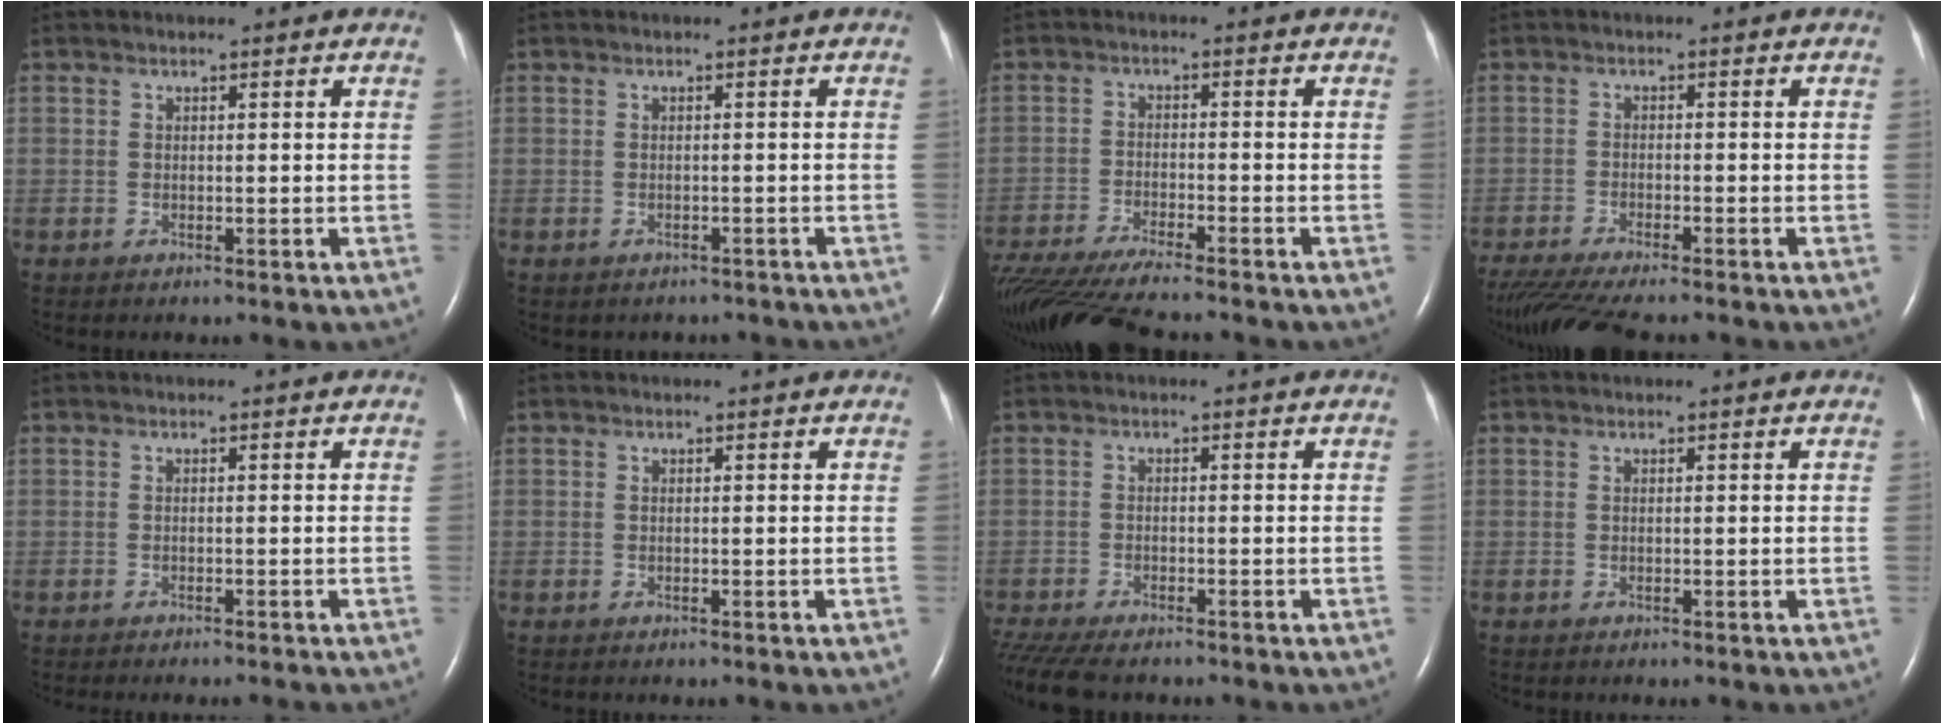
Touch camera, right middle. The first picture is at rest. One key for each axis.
{"total": 3.4, "fx": -3.0, "fy": 1.6, "fz": 0.4, "tx": -0.007, "ty": 0.008, "tz": -0.033}
{"total": 14.1, "fx": -12.4, "fy": 0.4, "fz": 6.6, "tx": -0.117, "ty": -0.034, "tz": -0.206}
{"total": 11.8, "fx": -10.1, "fy": 1.1, "fz": 6.0, "tx": -0.092, "ty": -0.026, "tz": -0.160}
{"total": 4.1, "fx": -3.7, "fy": 0.2, "fz": 1.7, "tx": -0.017, "ty": -0.003, "tz": -0.047}
{"total": 0.0}
{"total": 9.6, "fx": -8.0, "fy": 2.6, "fz": 4.7, "tx": -0.093, "ty": -0.012, "tz": -0.127}
{"total": 0.0}